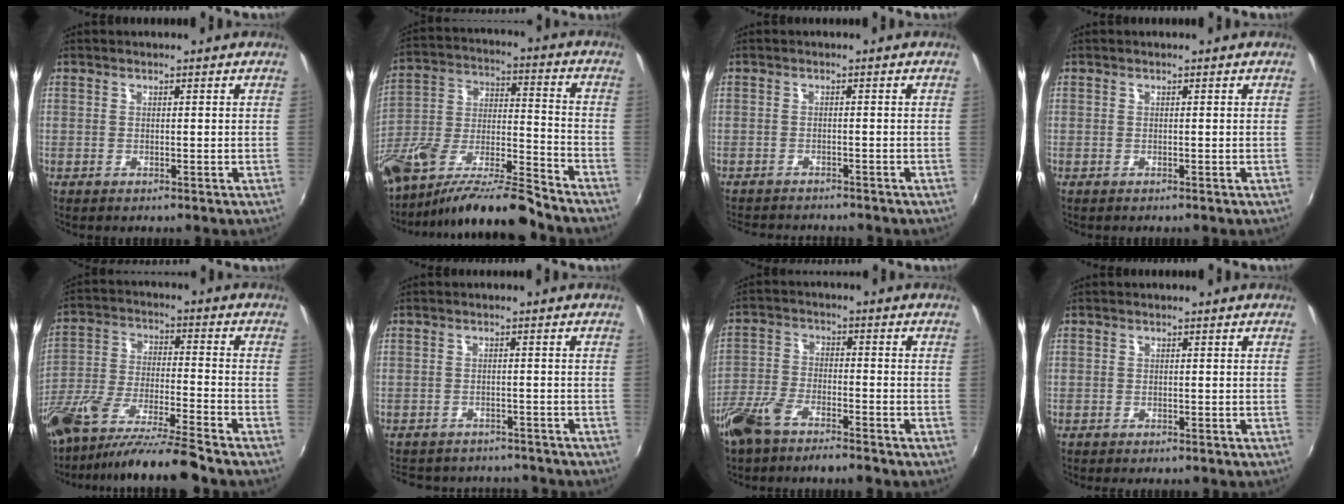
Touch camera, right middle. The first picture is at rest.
{"total": 16.9, "force": [-13.8, 2.2, 9.5], "torque": [-0.185, -0.017, -0.251]}
{"total": 6.5, "force": [-6.1, 1.1, 1.9], "torque": [-0.053, -0.015, -0.093]}
{"total": 0.0}
{"total": 16.5, "force": [-13.9, 0.1, 9.0], "torque": [-0.180, -0.034, -0.253]}
{"total": 12.4, "force": [-10.8, 4.6, 4.0], "torque": [-0.095, -0.004, -0.143]}
{"total": 8.8, "force": [-6.8, 2.8, 4.8], "torque": [-0.114, -0.010, -0.133]}
{"total": 1.0, "force": [-0.8, 0.5, 0.1], "torque": [-0.007, 0.000, -0.013]}